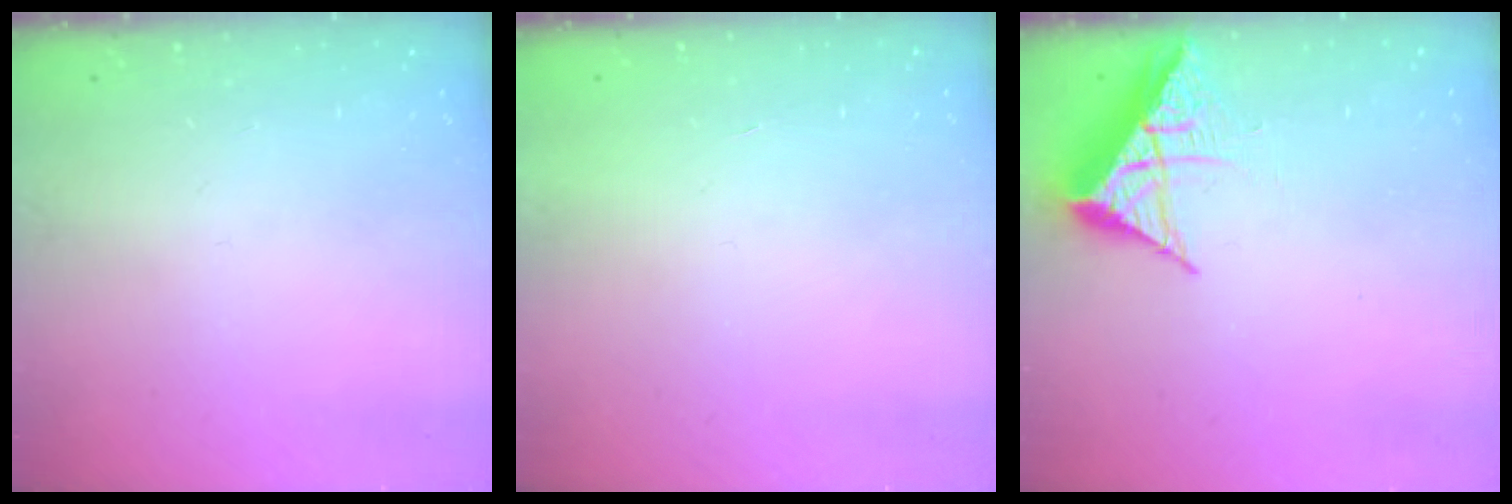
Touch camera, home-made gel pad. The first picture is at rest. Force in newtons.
{"total": 1.8, "press": 1.8, "slide": 0.1}
{"total": 8.9, "press": 8.9, "slide": 0.9}